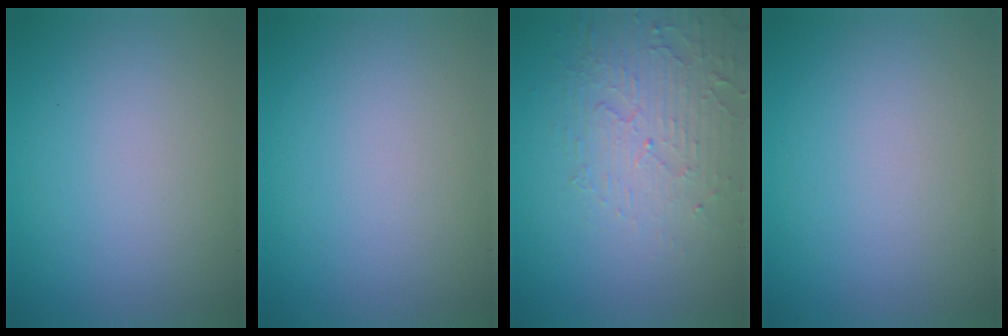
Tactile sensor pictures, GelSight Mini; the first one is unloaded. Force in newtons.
{"total": 0.0}
{"total": 5.0, "press": 3.3, "slide": 3.8}
{"total": 0.0}